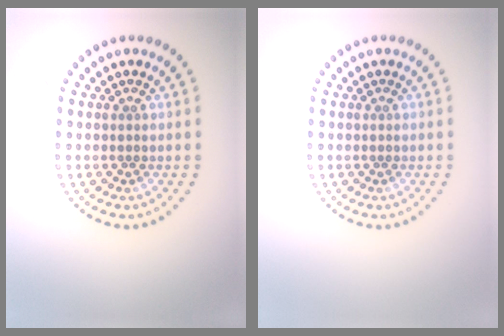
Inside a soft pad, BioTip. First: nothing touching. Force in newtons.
{"total": 0.0}